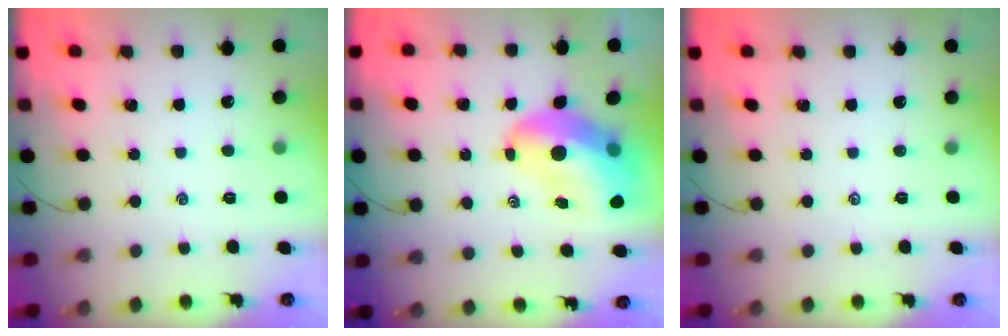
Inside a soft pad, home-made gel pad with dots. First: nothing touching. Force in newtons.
{"total": 13.2, "press": 12.6, "slide": 3.7}
{"total": 0.0}